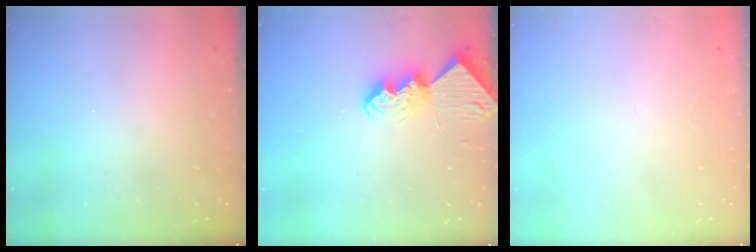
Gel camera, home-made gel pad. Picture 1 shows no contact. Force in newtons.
{"total": 9.5, "press": 9.5, "slide": 0.9}
{"total": 0.0}